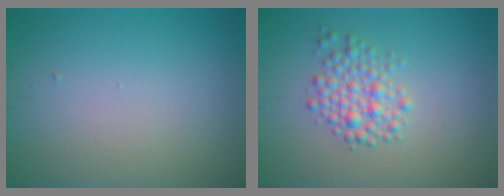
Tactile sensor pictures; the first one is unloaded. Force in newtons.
{"total": 2.8, "press": 2.8, "slide": 0.1}